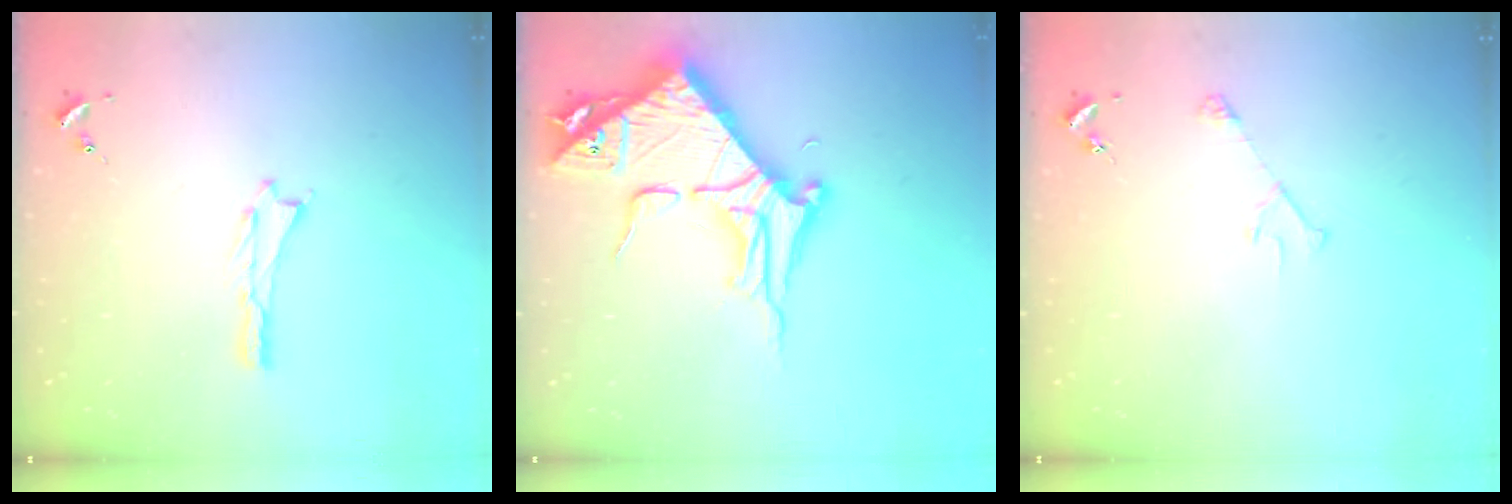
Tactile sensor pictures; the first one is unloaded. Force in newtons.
{"total": 9.2, "press": 9.2, "slide": 1.1}
{"total": 2.9, "press": 2.9, "slide": 0.3}